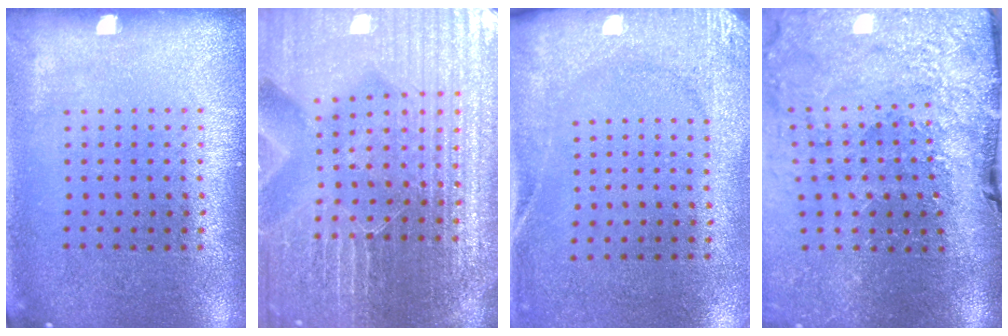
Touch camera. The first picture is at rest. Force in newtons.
{"total": 6.0, "press": 5.5, "slide": 2.5}
{"total": 2.6, "press": 2.0, "slide": 1.6}
{"total": 4.6, "press": 3.6, "slide": 2.9}